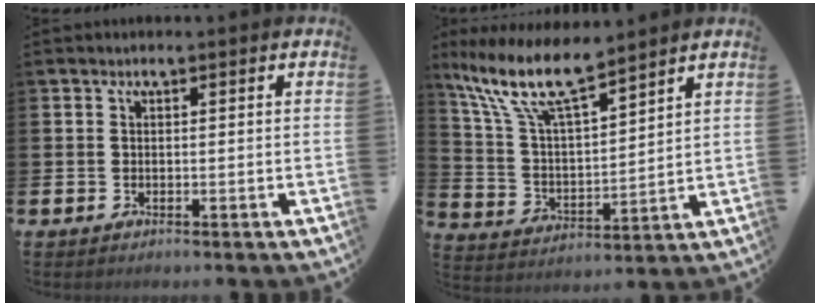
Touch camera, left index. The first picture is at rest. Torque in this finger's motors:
{"motor_torque": [0.35, -0.27, 0.99, 0.21]}